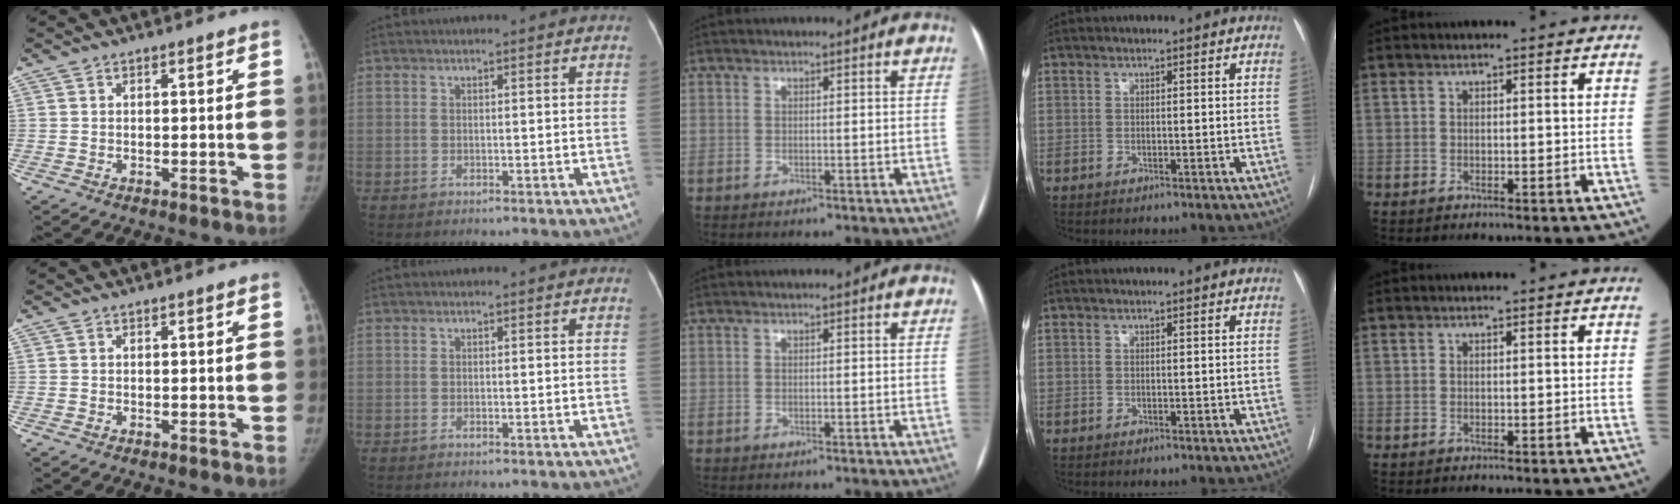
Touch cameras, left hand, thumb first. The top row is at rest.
{}